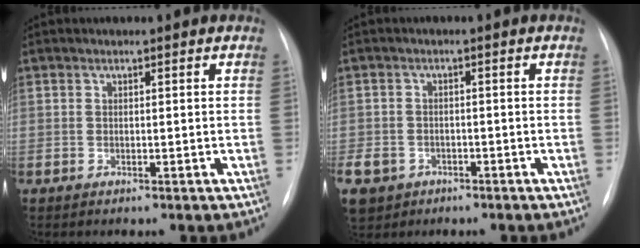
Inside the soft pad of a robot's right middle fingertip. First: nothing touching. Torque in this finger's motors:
{"motor_torque": [0.46, -0.33, 0.30, 0.21]}